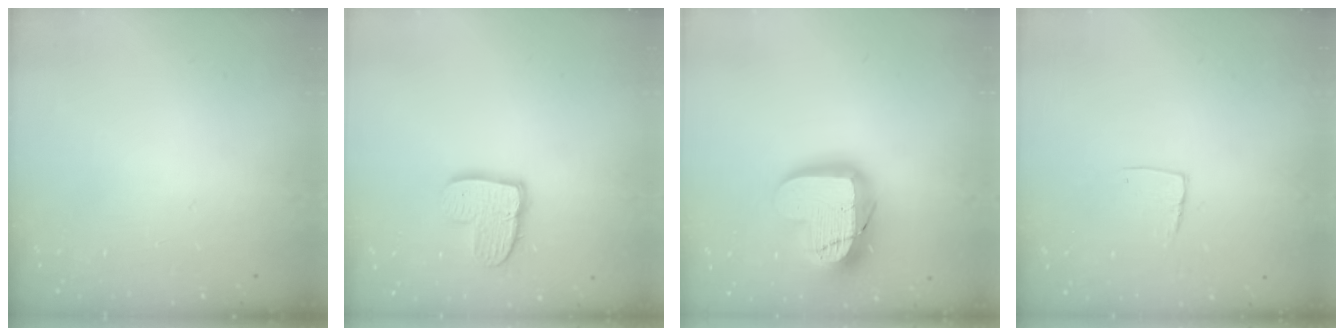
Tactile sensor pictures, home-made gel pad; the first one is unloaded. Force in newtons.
{"total": 10.6, "press": 10.6, "slide": 0.8}
{"total": 20.6, "press": 20.6, "slide": 1.5}
{"total": 5.9, "press": 5.9, "slide": 0.4}